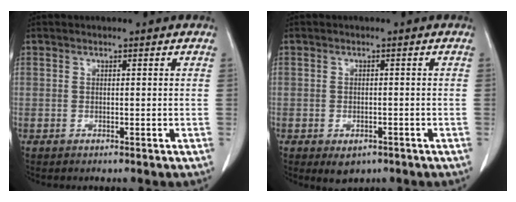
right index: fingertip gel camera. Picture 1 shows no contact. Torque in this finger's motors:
{"motor_torque": [0.64, -0.61, 0.14, 0.02]}